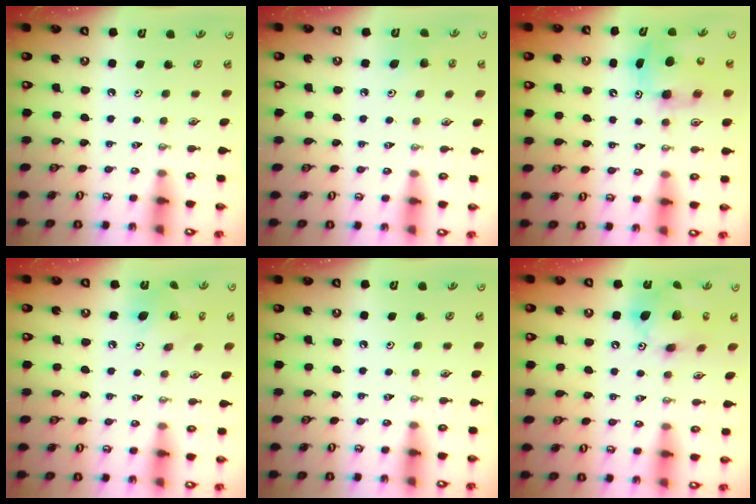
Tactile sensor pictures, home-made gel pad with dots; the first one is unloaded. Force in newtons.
{"total": 6.9, "press": 6.7, "slide": 1.7}
{"total": 6.8, "press": 6.5, "slide": 1.9}
{"total": 9.2, "press": 9.2, "slide": 0.7}
{"total": 0.0}
{"total": 13.4, "press": 13.4, "slide": 0.6}